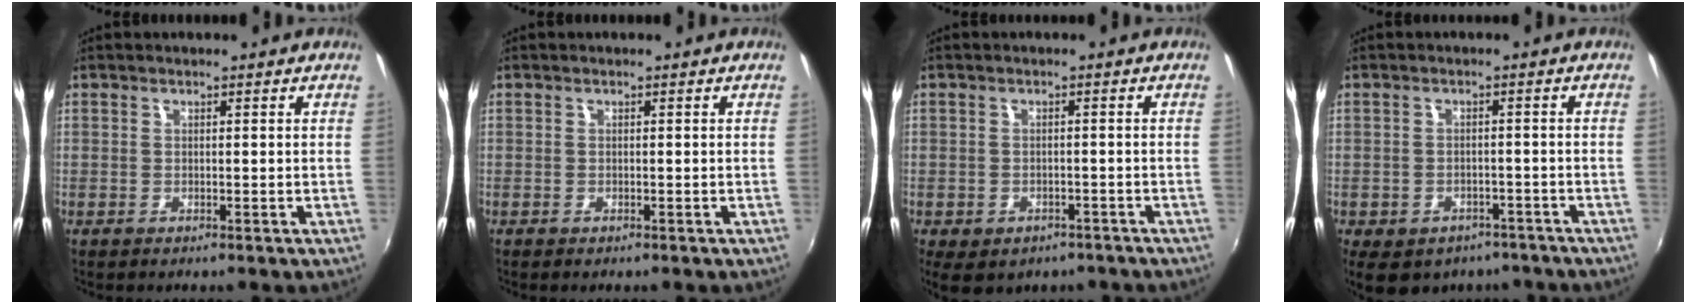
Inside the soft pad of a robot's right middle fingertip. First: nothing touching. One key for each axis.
{"total": 0.0}
{"total": 8.3, "fx": -5.1, "fy": 4.9, "fz": 4.2, "tx": -0.096, "ty": -0.027, "tz": -0.062}
{"total": 12.3, "fx": -8.3, "fy": 7.2, "fz": 5.5, "tx": -0.122, "ty": -0.018, "tz": -0.102}